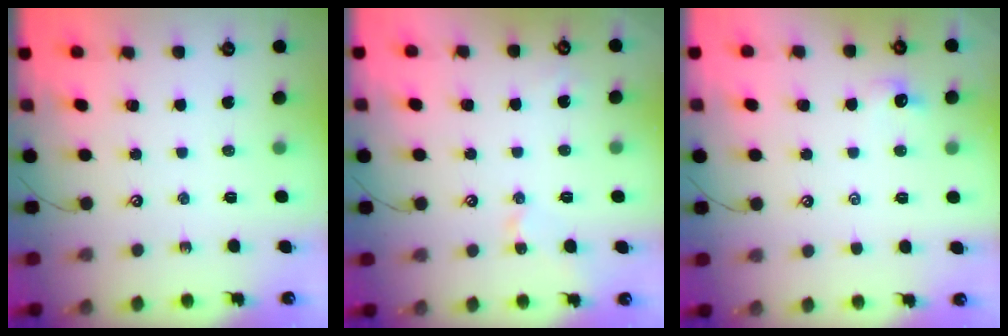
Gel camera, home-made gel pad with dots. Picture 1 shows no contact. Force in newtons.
{"total": 2.6, "press": 2.6, "slide": 0.1}
{"total": 1.3, "press": 1.1, "slide": 0.6}